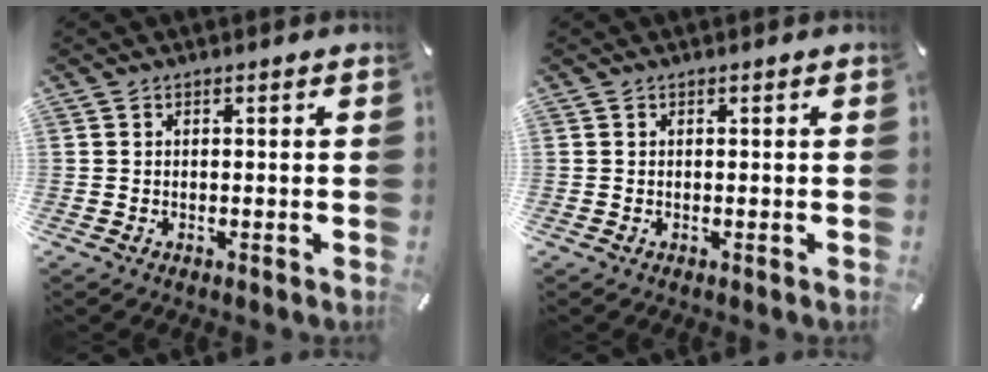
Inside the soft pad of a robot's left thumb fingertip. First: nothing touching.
{"total": 0.0}